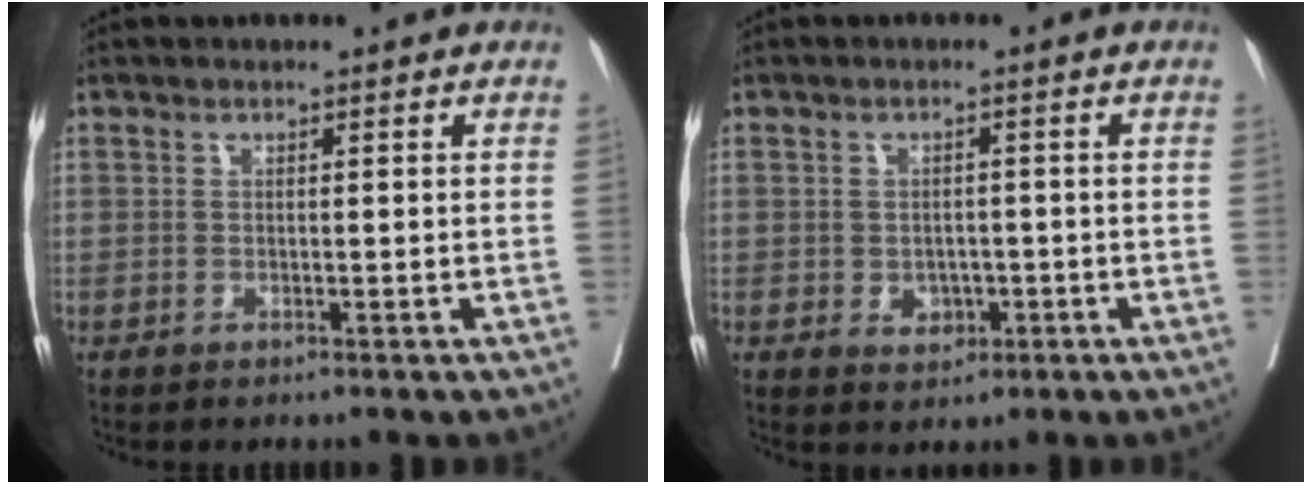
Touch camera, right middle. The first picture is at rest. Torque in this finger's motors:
{"motor_torque": [0.81, -0.34, 0.22, 0.04]}